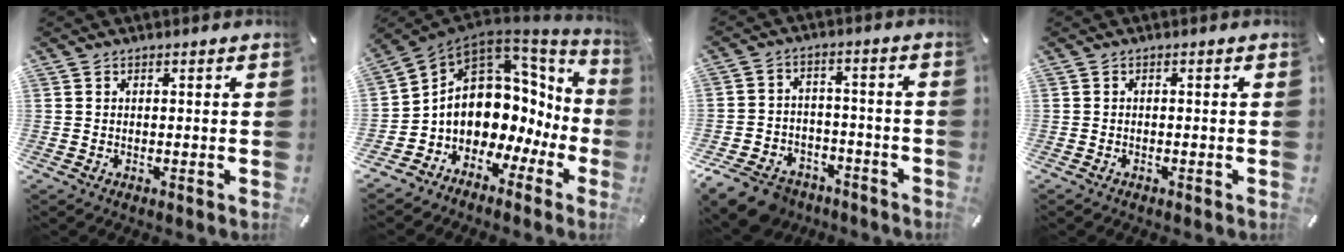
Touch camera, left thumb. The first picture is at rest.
{"total": 11.6, "force": [1.2, 9.5, 6.5], "torque": [-0.115, -0.048, 0.024]}
{"total": 10.2, "force": [-7.6, 5.8, 3.5], "torque": [-0.065, 0.051, -0.141]}
{"total": 0.6, "force": [-0.5, 0.3, 0.2], "torque": [-0.002, 0.002, -0.012]}